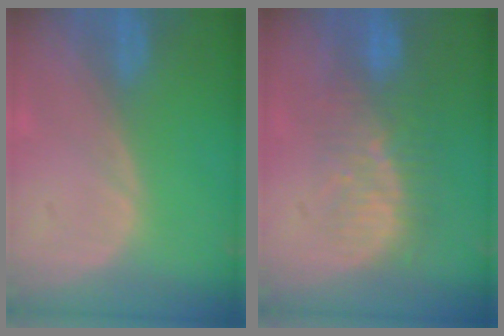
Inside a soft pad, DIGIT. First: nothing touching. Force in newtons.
{"total": 8.5, "press": 7.8, "slide": 3.5}